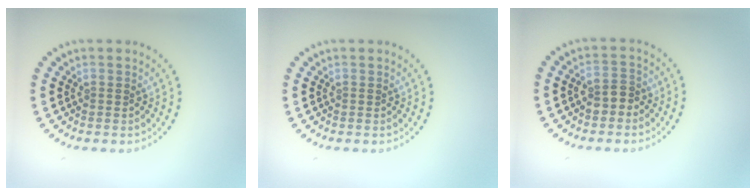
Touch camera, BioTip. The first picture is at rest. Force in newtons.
{"total": 0.0}
{"total": 2.1, "press": 2.0, "slide": 0.8}